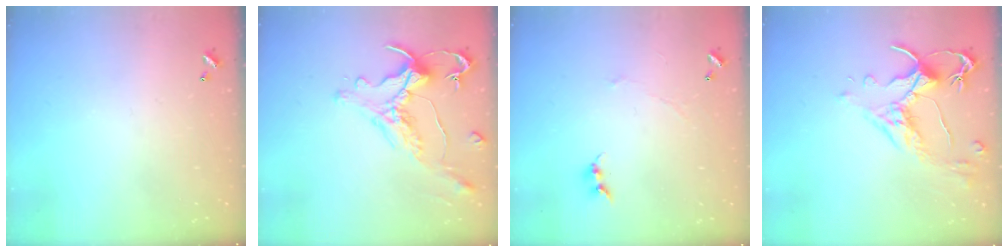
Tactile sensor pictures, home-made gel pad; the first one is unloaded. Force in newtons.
{"total": 0.7, "press": 0.1, "slide": 0.7}
{"total": 0.7, "press": 0.4, "slide": 0.6}
{"total": 2.5, "press": 2.2, "slide": 1.3}